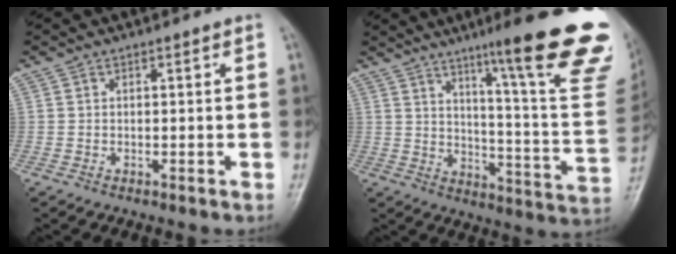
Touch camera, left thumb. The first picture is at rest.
{"total": 26.4, "force": [15.6, 3.2, 21.1], "torque": [-0.235, -0.074, 0.217]}